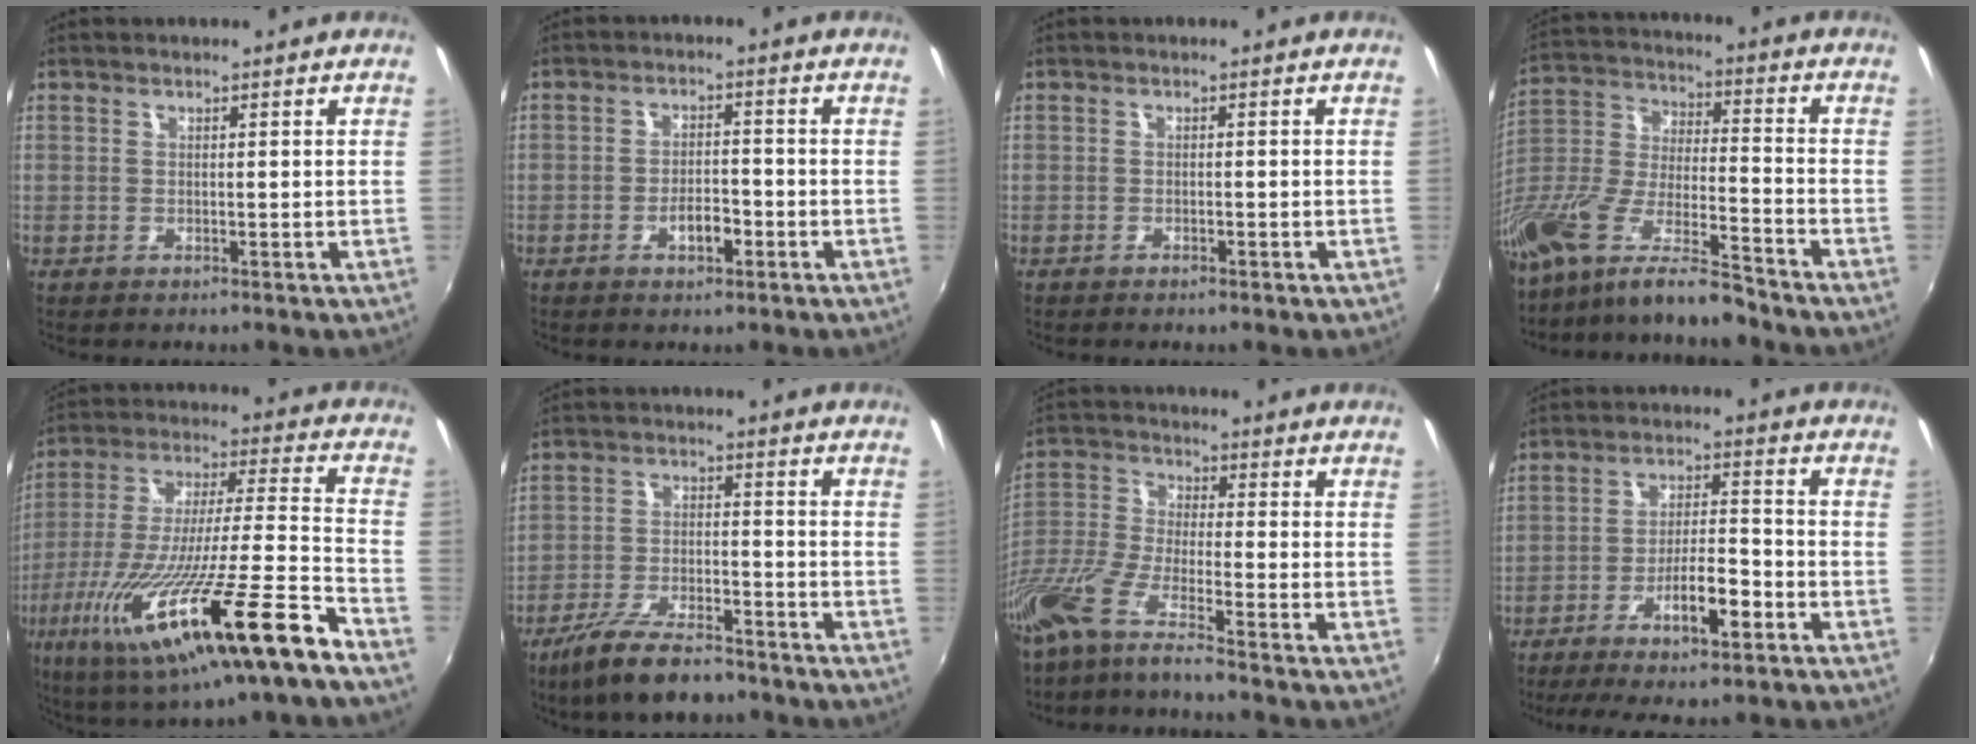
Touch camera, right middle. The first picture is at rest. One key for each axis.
{"total": 3.7, "fx": -1.9, "fy": 1.5, "fz": 2.9, "tx": -0.052, "ty": 0.003, "tz": -0.027}
{"total": 1.2, "fx": -0.9, "fy": 0.5, "fz": 0.6, "tx": -0.010, "ty": 0.000, "tz": -0.011}
{"total": 17.4, "fx": -13.5, "fy": 2.8, "fz": 10.6, "tx": -0.217, "ty": -0.028, "tz": -0.259}
{"total": 25.9, "fx": -14.2, "fy": 1.6, "fz": 21.6, "tx": -0.378, "ty": -0.071, "tz": -0.238}
{"total": 11.4, "fx": -8.9, "fy": 3.1, "fz": 6.3, "tx": -0.141, "ty": -0.021, "tz": -0.158}
{"total": 10.6, "fx": -7.8, "fy": 0.2, "fz": 7.1, "tx": -0.150, "ty": -0.024, "tz": -0.156}
{"total": 9.3, "fx": -5.3, "fy": 1.7, "fz": 7.5, "tx": -0.146, "ty": 0.003, "tz": -0.088}